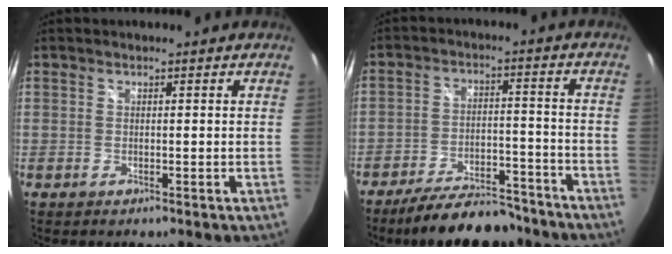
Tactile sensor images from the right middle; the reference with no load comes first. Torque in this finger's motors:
{"motor_torque": [1.16, -0.98, 0.25, 0.10]}